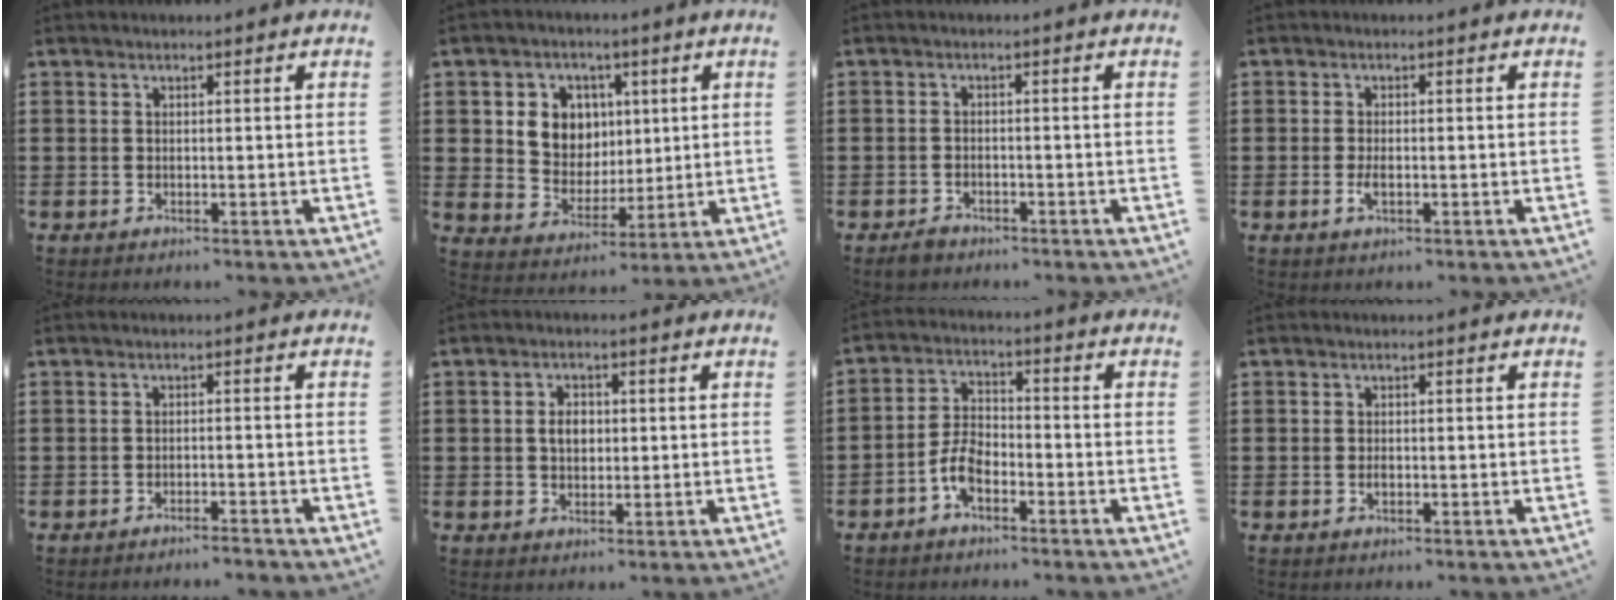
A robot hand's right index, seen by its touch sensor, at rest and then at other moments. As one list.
[{"total": 7.4, "force": [1.9, 6.8, 2.2], "torque": [-0.062, 0.012, 0.033]}, {"total": 1.7, "force": [-1.4, 0.8, 0.5], "torque": [-0.012, 0.001, -0.029]}, {"total": 2.0, "force": [-0.5, 0.7, 1.8], "torque": [-0.041, -0.005, -0.011]}, {"total": 1.8, "force": [-1.8, -0.1, 0.4], "torque": [-0.010, 0.003, -0.037]}, {"total": 3.0, "force": [0.1, 2.0, 2.2], "torque": [-0.039, 0.005, -0.001]}, {"total": 5.6, "force": [-3.0, 2.7, 3.9], "torque": [-0.103, 0.001, -0.065]}, {"total": 1.0, "force": [-0.3, 0.4, 0.8], "torque": [-0.016, -0.004, -0.005]}]